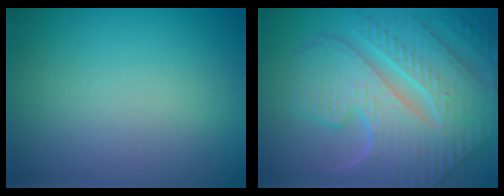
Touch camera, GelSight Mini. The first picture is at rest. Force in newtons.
{"total": 10.2, "press": 6.9, "slide": 7.4}